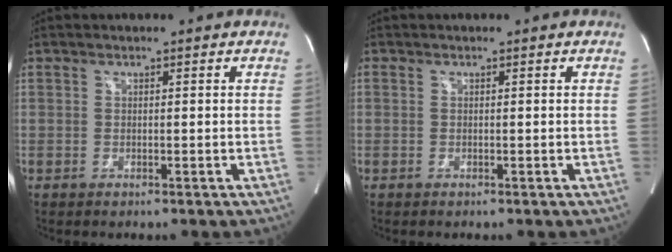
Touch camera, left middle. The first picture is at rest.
{"total": 0.0}